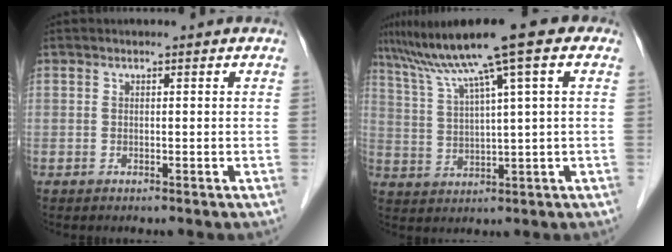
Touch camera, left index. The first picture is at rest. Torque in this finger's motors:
{"motor_torque": [1.03, -1.11, 0.30, 0.21]}